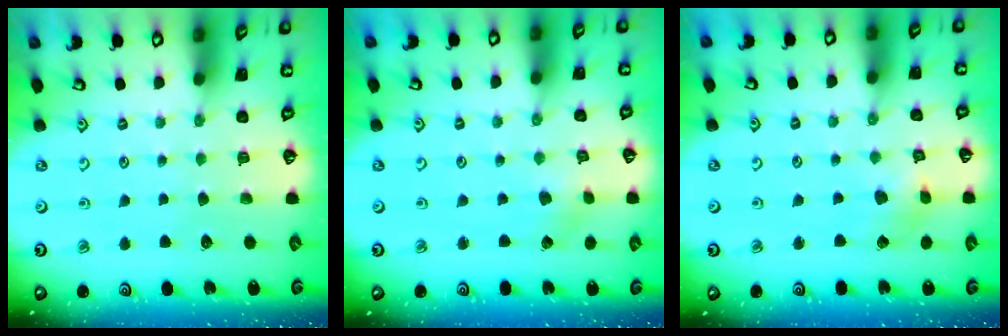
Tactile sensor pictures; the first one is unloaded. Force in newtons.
{"total": 1.7, "press": 1.7, "slide": 0.3}
{"total": 4.4, "press": 4.4, "slide": 0.6}